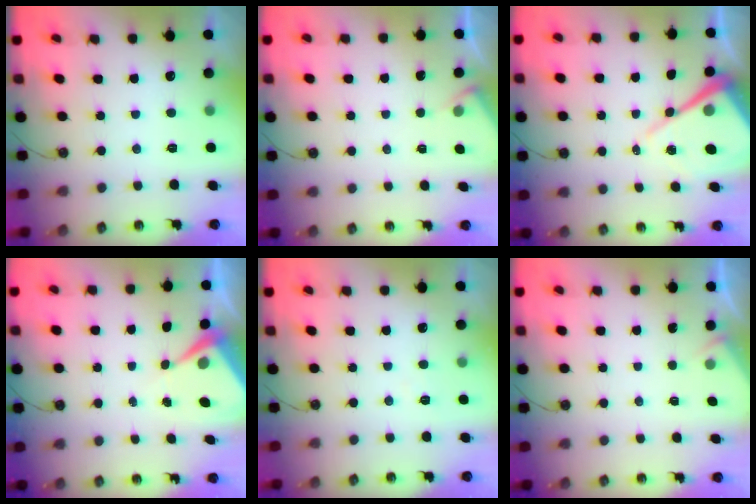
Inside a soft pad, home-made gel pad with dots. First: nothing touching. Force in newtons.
{"total": 3.0, "press": 3.0, "slide": 0.4}
{"total": 13.1, "press": 13.1, "slide": 1.1}
{"total": 6.0, "press": 6.0, "slide": 0.5}
{"total": 4.5, "press": 4.5, "slide": 0.7}
{"total": 2.5, "press": 2.5, "slide": 0.4}